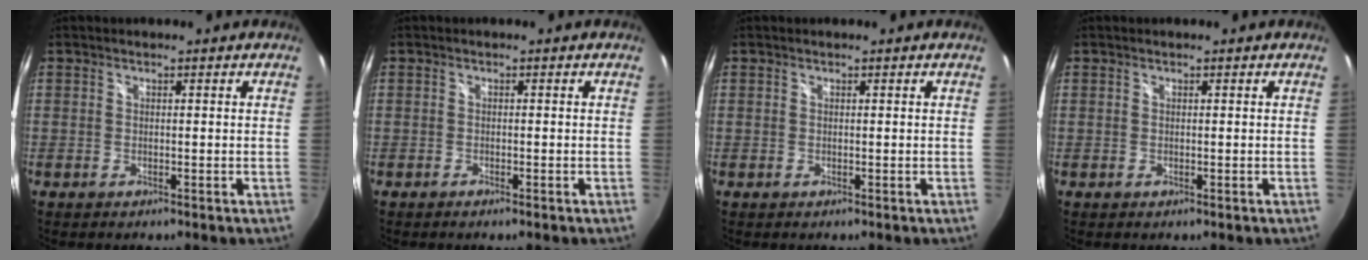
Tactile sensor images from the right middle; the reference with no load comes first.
{"total": 1.0, "force": [-0.8, 0.1, 0.5], "torque": [-0.010, -0.002, -0.015]}
{"total": 0.0}
{"total": 0.0}